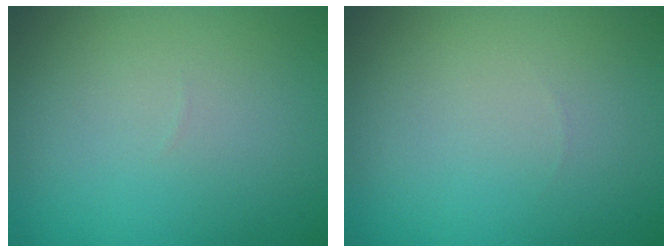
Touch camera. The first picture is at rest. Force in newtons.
{"total": 0.0}